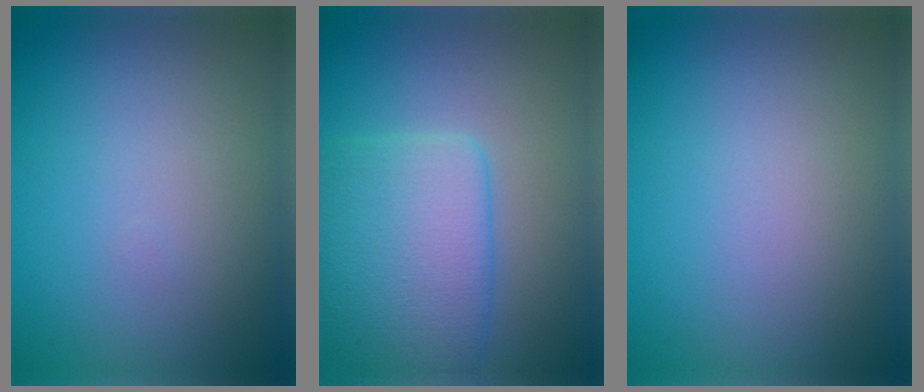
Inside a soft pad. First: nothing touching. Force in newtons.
{"total": 5.7, "press": 5.7, "slide": 0.1}
{"total": 0.0}